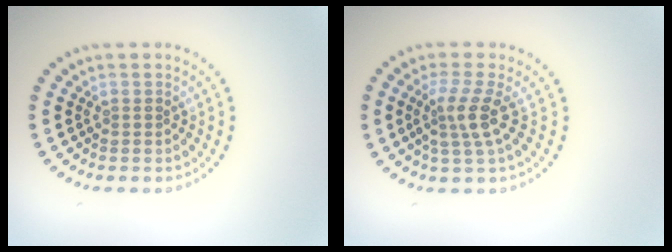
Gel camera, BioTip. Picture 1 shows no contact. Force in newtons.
{"total": 2.8, "press": 2.1, "slide": 1.9}